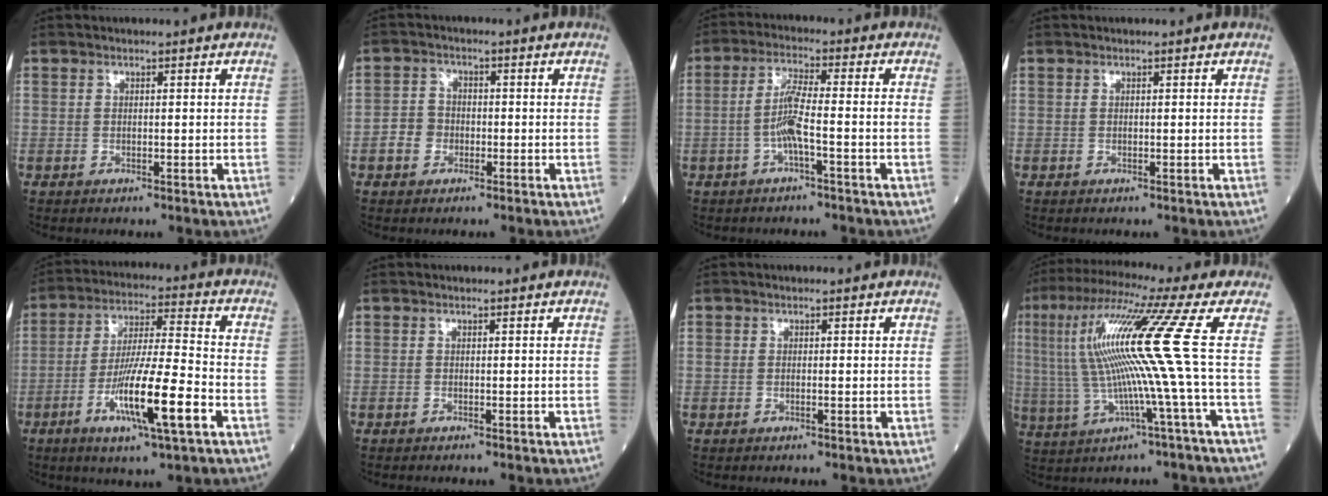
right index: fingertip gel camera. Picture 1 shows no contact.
{"total": 3.4, "force": [-1.4, 2.8, 1.3], "torque": [-0.024, 0.010, -0.029]}
{"total": 5.3, "force": [-1.6, 0.0, 5.0], "torque": [-0.101, 0.008, -0.033]}
{"total": 0.0}
{"total": 13.7, "force": [-5.3, 0.8, 12.6], "torque": [-0.233, -0.014, -0.093]}
{"total": 0.8, "force": [-0.7, 0.0, 0.4], "torque": [0.001, 0.001, -0.011]}
{"total": 0.8, "force": [-0.1, 0.5, 0.6], "torque": [-0.015, 0.001, -0.002]}
{"total": 14.1, "force": [1.4, -2.3, 13.9], "torque": [-0.272, 0.020, 0.026]}